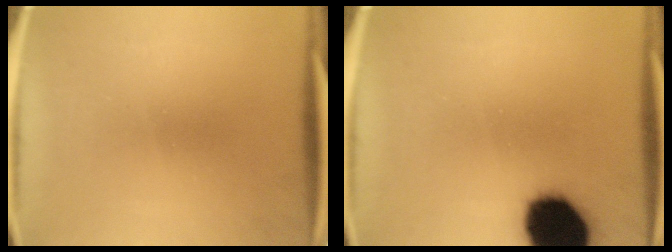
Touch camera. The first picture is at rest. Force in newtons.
{"total": 19.3}